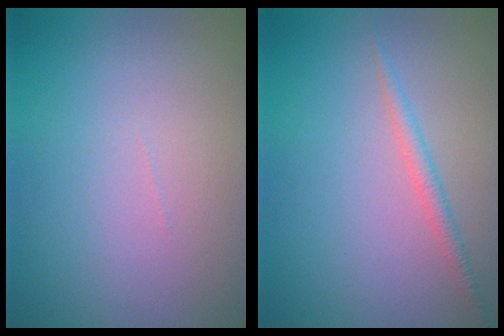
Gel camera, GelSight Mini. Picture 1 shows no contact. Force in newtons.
{"total": 1.3, "press": 1.3, "slide": 0.1}